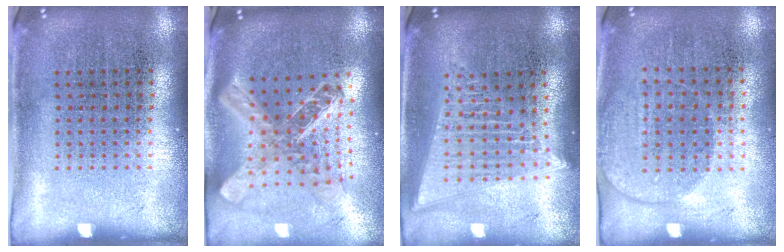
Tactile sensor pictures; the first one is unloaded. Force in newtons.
{"total": 2.6, "press": 2.0, "slide": 1.7}
{"total": 2.0, "press": 1.7, "slide": 1.0}
{"total": 1.4, "press": 1.2, "slide": 0.7}